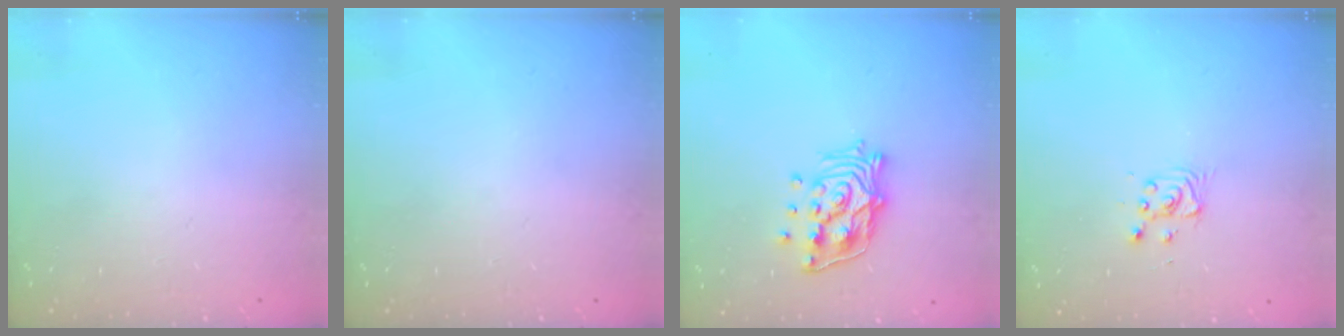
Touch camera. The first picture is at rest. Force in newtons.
{"total": 0.0}
{"total": 13.8, "press": 13.7, "slide": 1.6}
{"total": 2.8, "press": 2.8, "slide": 0.4}